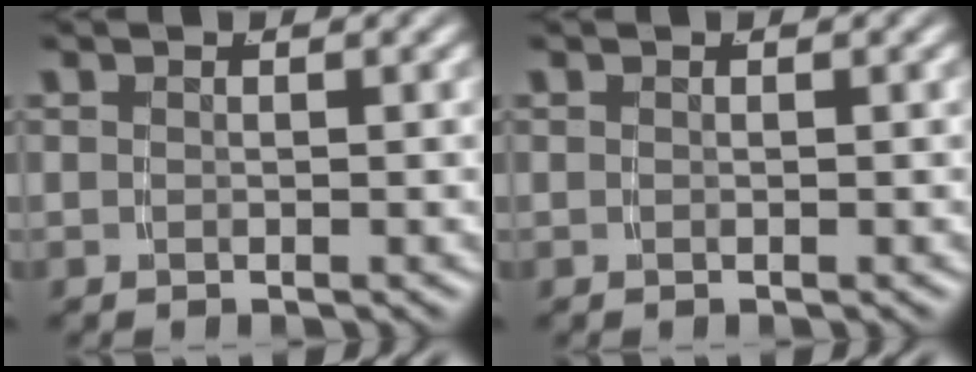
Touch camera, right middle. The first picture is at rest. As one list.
[{"total": 0.0}]